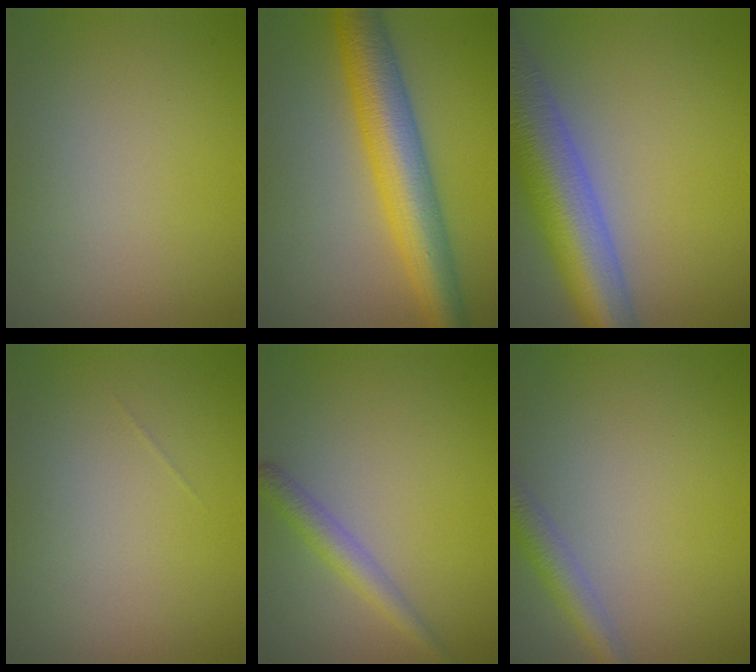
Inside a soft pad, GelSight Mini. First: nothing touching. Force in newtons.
{"total": 7.4, "press": 7.4, "slide": 0.0}
{"total": 10.0, "press": 10.0, "slide": 0.6}
{"total": 0.0}
{"total": 2.2, "press": 2.2, "slide": 0.1}
{"total": 2.6, "press": 2.6, "slide": 0.2}